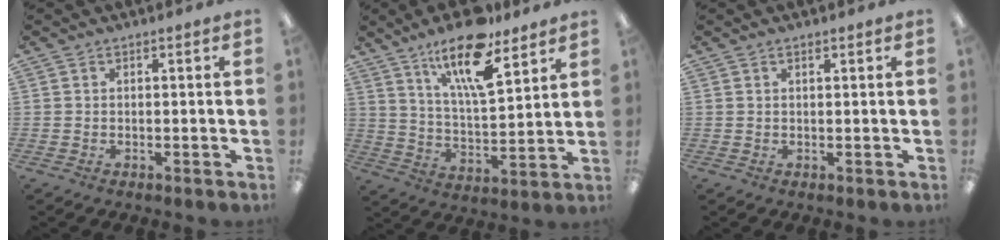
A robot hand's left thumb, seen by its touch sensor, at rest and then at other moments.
{"total": 17.9, "force": [11.8, 6.0, 12.1], "torque": [-0.197, -0.059, 0.192]}
{"total": 0.9, "force": [0.7, 0.3, 0.5], "torque": [-0.003, -0.002, 0.011]}